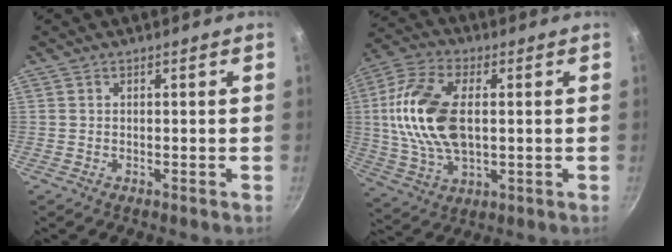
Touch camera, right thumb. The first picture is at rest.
{"total": 17.3, "force": [1.6, 9.6, 14.3], "torque": [-0.277, 0.005, 0.024]}